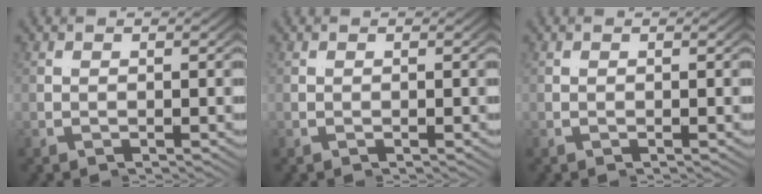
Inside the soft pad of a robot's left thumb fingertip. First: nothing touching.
{"total": 0.0}
{"total": 0.0}